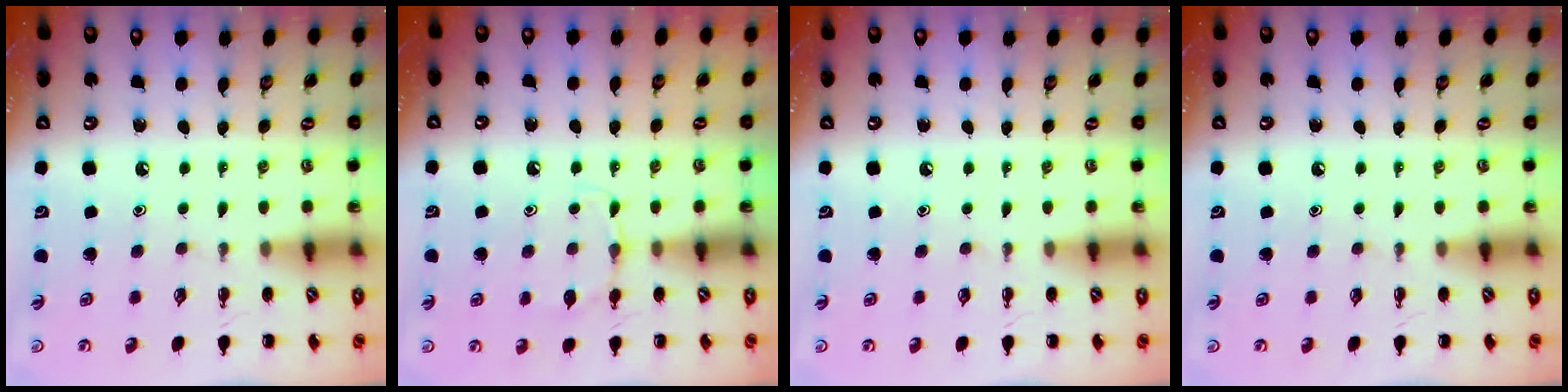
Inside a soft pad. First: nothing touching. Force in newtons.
{"total": 5.9, "press": 5.8, "slide": 1.4}
{"total": 0.0}
{"total": 0.0}